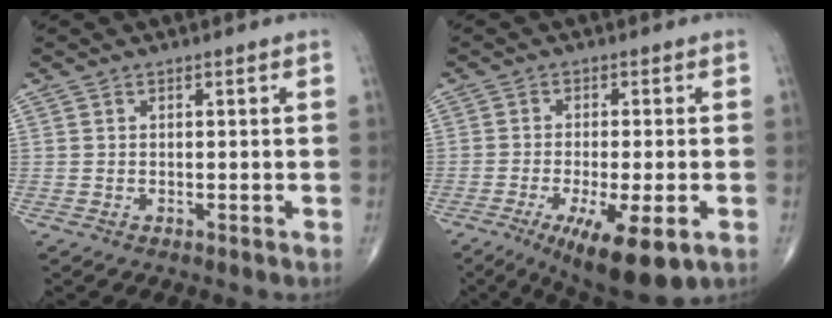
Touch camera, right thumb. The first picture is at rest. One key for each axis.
{"total": 12.5, "fx": -5.5, "fy": 3.2, "fz": 10.7, "tx": -0.173, "ty": -0.014, "tz": -0.081}